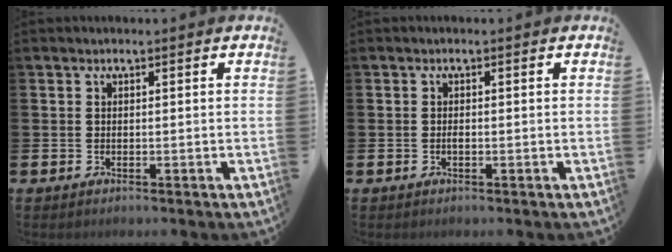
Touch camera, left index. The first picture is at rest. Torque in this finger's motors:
{"motor_torque": [0.20, 0.15, 0.00, 0.02]}